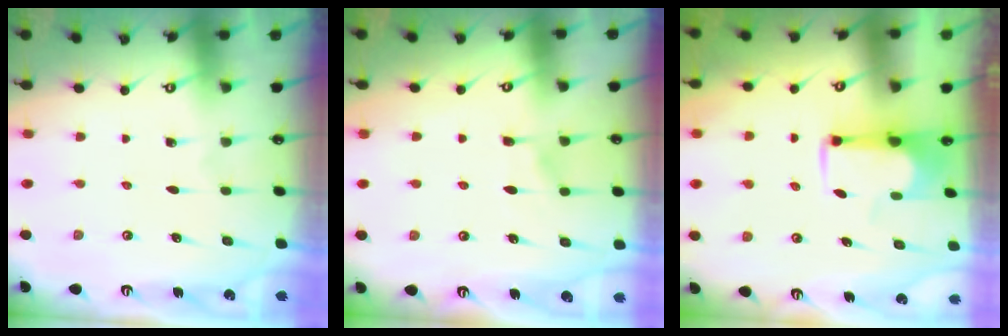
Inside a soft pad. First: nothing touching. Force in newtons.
{"total": 6.5, "press": 6.4, "slide": 0.8}
{"total": 1.5, "press": 1.4, "slide": 0.6}